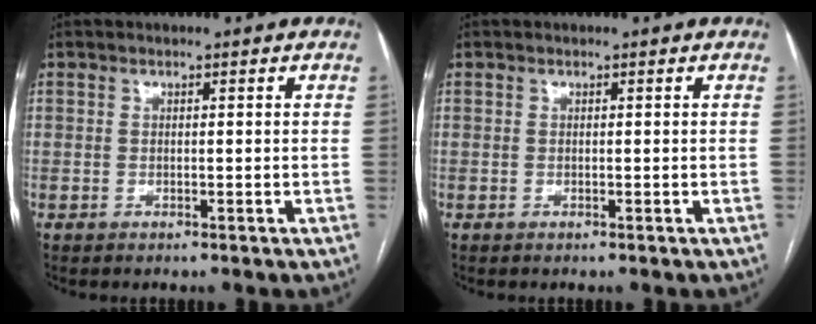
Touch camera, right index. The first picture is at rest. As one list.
[{"total": 0.0}]